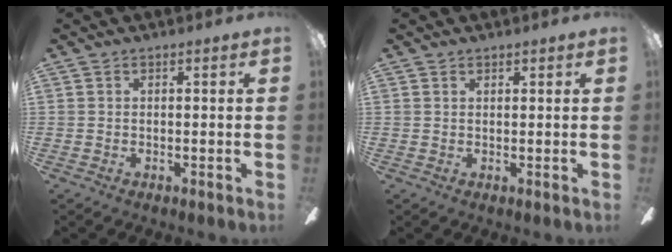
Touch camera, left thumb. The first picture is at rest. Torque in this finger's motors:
{"motor_torque": [-0.01, -0.11, -0.41, 0.19, 0.03]}